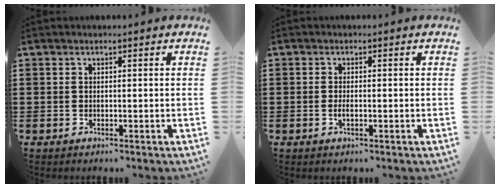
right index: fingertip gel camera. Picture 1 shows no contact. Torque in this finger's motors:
{"motor_torque": [1.01, 1.13, 0.03, 0.03]}